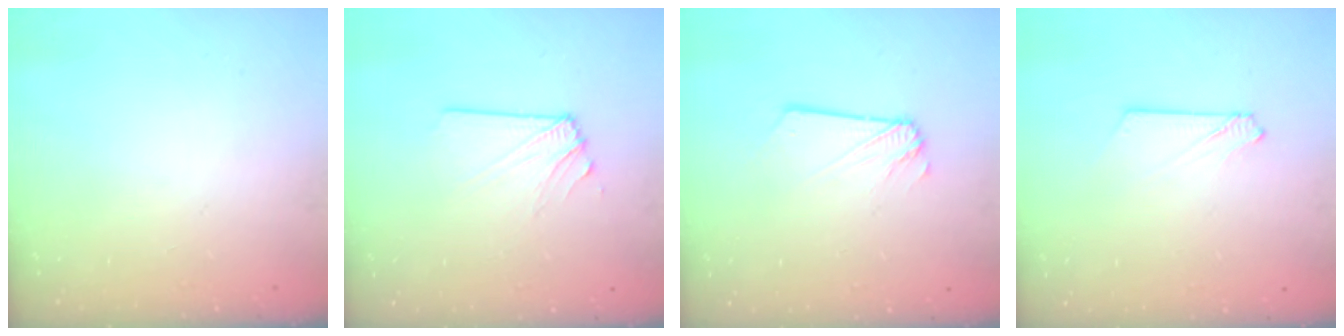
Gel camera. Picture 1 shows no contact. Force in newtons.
{"total": 2.9, "press": 2.8, "slide": 0.5}
{"total": 1.2, "press": 1.2, "slide": 0.1}
{"total": 3.0, "press": 3.0, "slide": 0.4}